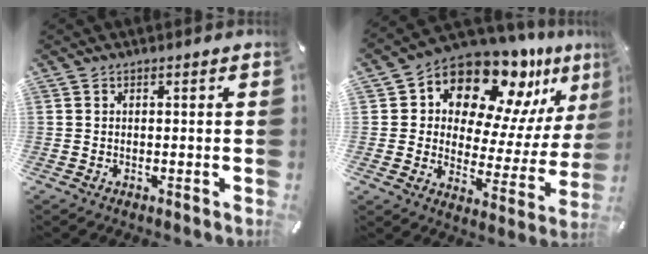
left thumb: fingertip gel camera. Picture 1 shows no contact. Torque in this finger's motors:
{"motor_torque": [2.49, 2.52, 1.48, -1.29, 0.16]}